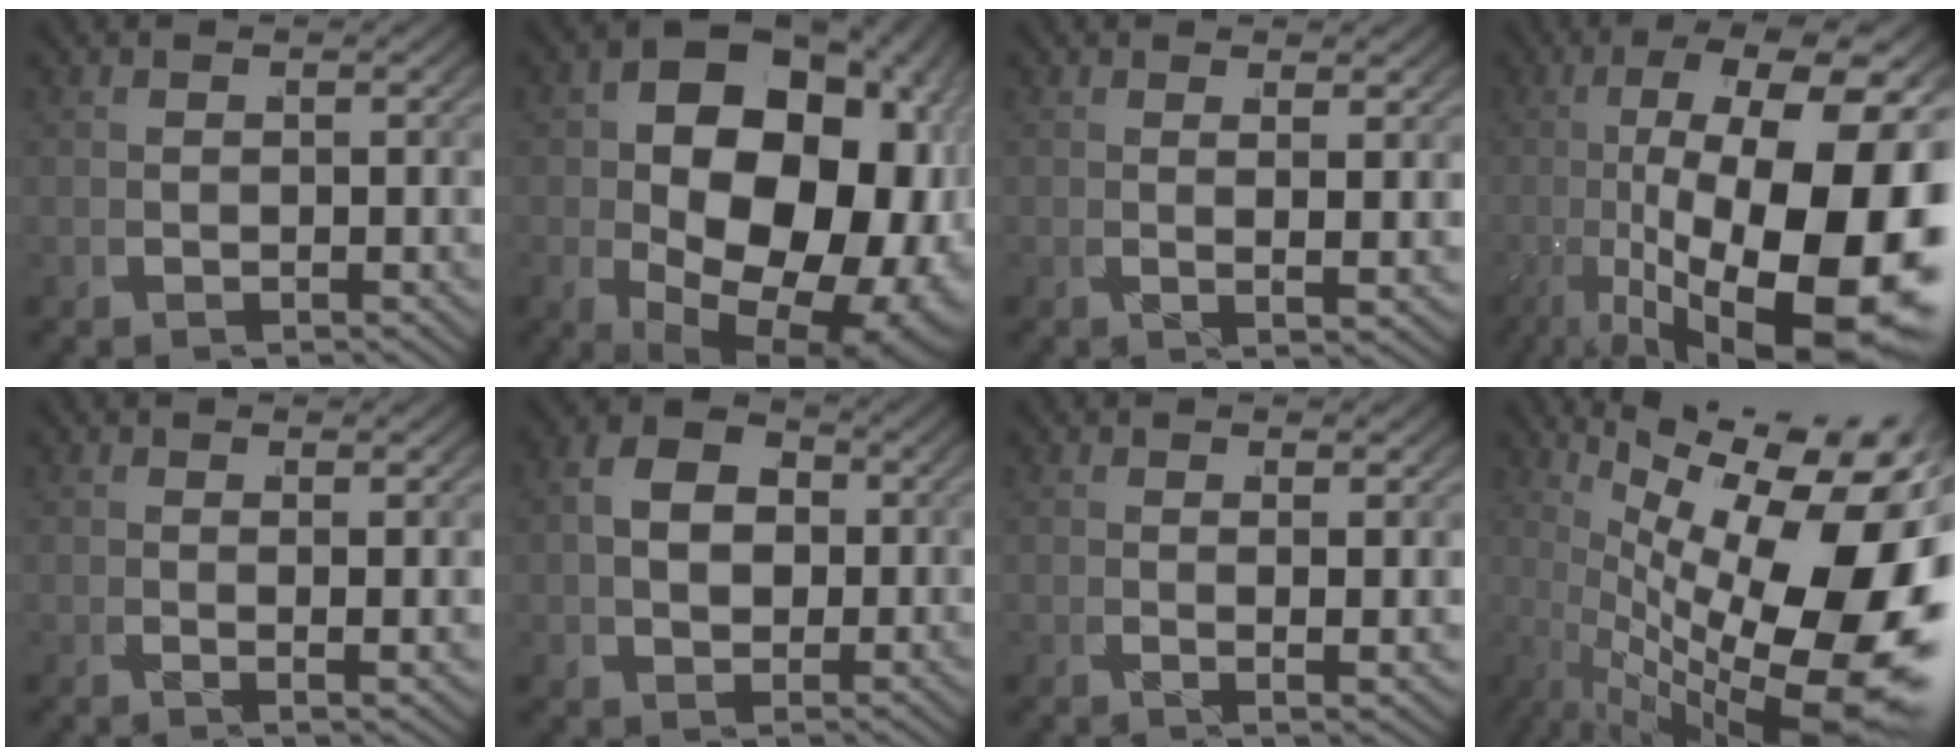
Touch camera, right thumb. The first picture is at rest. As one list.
[{"total": 22.3, "force": [-1.8, 14.7, 16.6], "torque": [-0.293, -0.069, 0.002]}, {"total": 2.1, "force": [0.9, 0.1, 1.9], "torque": [-0.035, -0.006, 0.016]}, {"total": 22.8, "force": [-2.0, 12.5, 19.0], "torque": [-0.331, -0.073, 0.015]}, {"total": 1.5, "force": [0.8, 0.1, 1.3], "torque": [-0.024, -0.006, 0.014]}, {"total": 5.7, "force": [0.9, 4.1, 3.9], "torque": [-0.066, -0.007, 0.019]}, {"total": 1.8, "force": [0.8, 0.1, 1.6], "torque": [-0.030, -0.007, 0.015]}, {"total": 21.6, "force": [0.7, 11.5, 18.3], "torque": [-0.268, -0.054, 0.041]}]